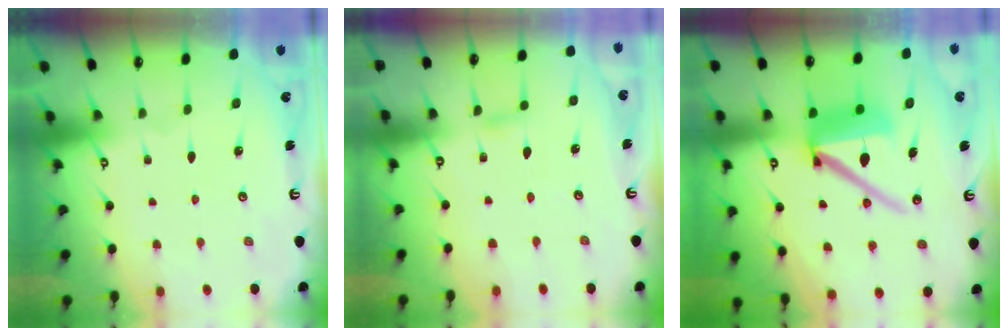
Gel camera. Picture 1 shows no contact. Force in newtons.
{"total": 3.7, "press": 3.6, "slide": 0.5}
{"total": 13.2, "press": 13.1, "slide": 1.6}